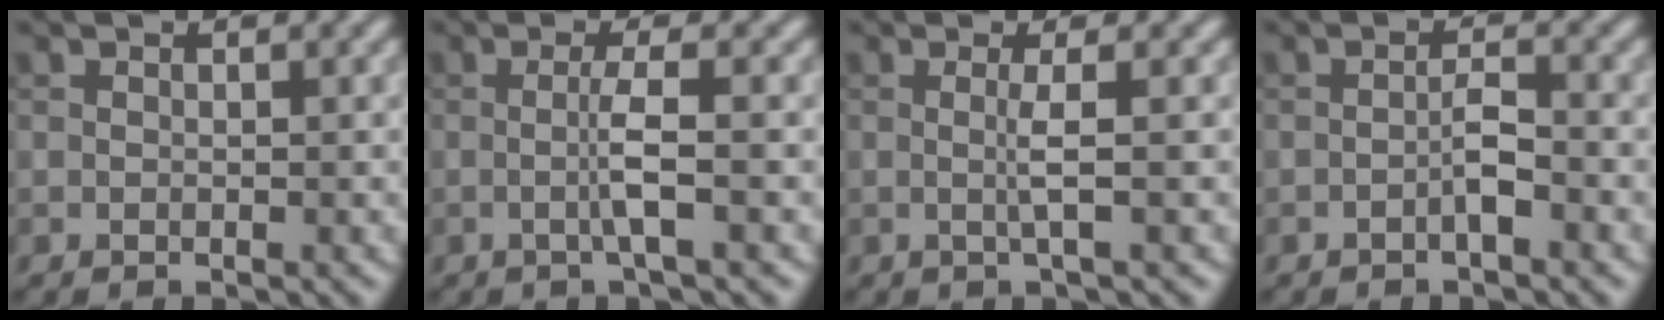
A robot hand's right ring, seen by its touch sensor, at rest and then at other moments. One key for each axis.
{"total": 2.6, "fx": -0.2, "fy": 0.2, "fz": 2.6, "tx": -0.051, "ty": -0.005, "tz": -0.007}
{"total": 1.9, "fx": 0.0, "fy": 0.2, "fz": 1.8, "tx": -0.038, "ty": -0.002, "tz": -0.005}
{"total": 1.6, "fx": -0.7, "fy": 0.3, "fz": 1.5, "tx": -0.027, "ty": 0.005, "tz": -0.013}